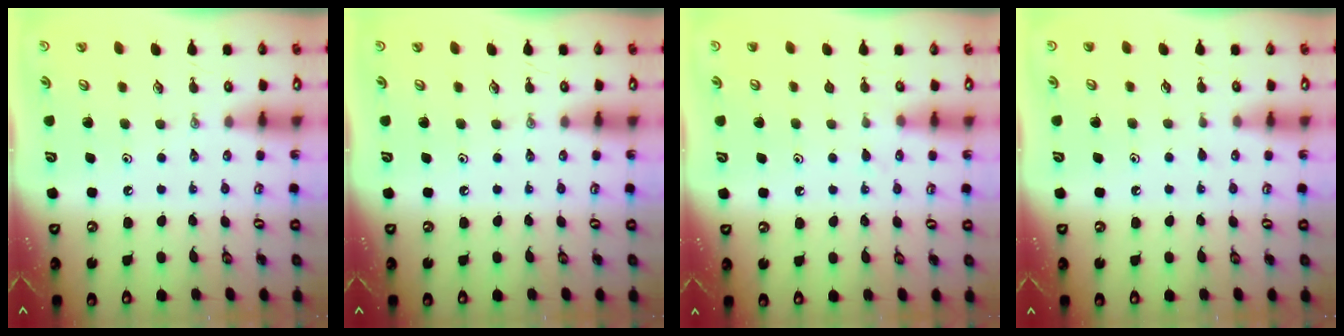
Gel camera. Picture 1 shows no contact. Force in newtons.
{"total": 0.0}
{"total": 4.5, "press": 4.5, "slide": 0.6}
{"total": 2.0, "press": 2.0, "slide": 0.2}